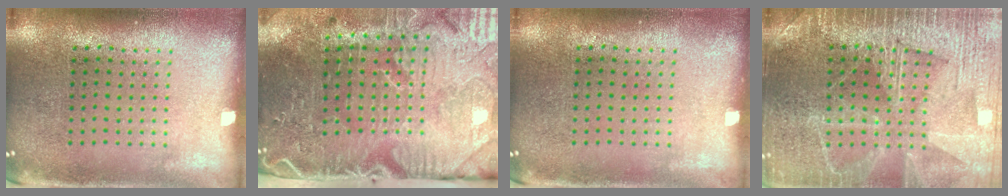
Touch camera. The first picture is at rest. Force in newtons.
{"total": 5.3, "press": 4.4, "slide": 3.0}
{"total": 0.0}
{"total": 3.9, "press": 3.9, "slide": 0.4}